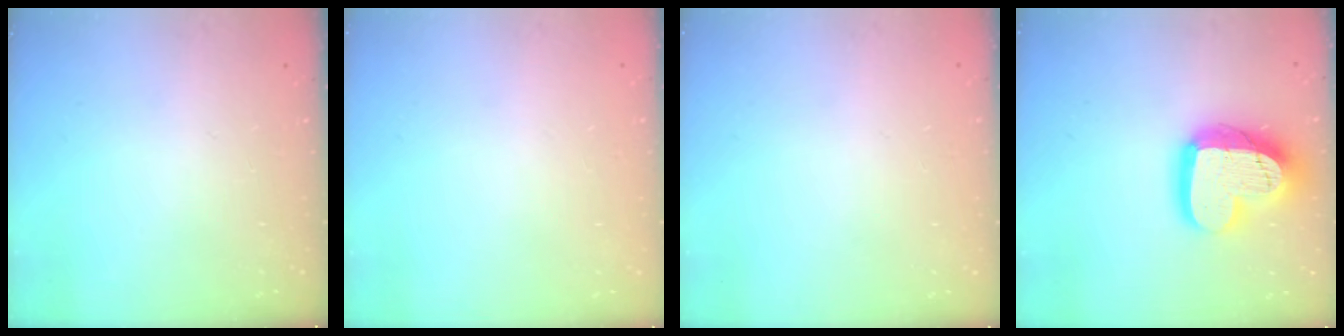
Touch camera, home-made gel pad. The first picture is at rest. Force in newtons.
{"total": 0.5, "press": 0.5, "slide": 0.1}
{"total": 0.0}
{"total": 19.9, "press": 19.9, "slide": 1.5}